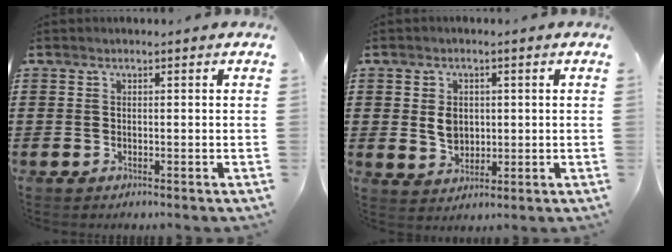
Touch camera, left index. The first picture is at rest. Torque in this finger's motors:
{"motor_torque": [0.77, 0.20, 0.24, 0.03]}